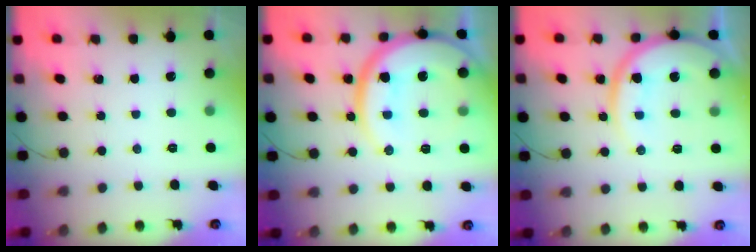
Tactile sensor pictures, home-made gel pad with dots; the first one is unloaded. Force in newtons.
{"total": 21.4, "press": 21.3, "slide": 2.0}
{"total": 13.5, "press": 13.4, "slide": 1.6}